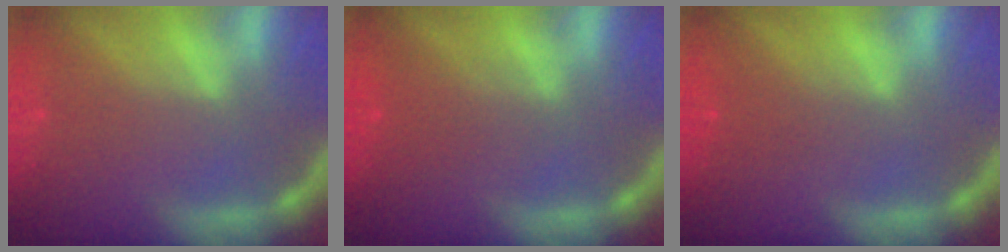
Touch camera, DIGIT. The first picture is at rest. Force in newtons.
{"total": 2.5}
{"total": 1.4}